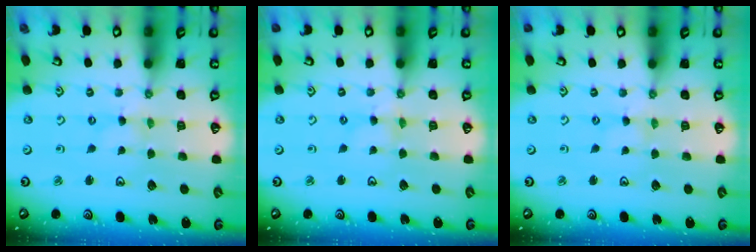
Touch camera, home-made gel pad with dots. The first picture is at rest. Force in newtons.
{"total": 1.7, "press": 1.6, "slide": 0.3}
{"total": 0.6, "press": 0.6, "slide": 0.1}